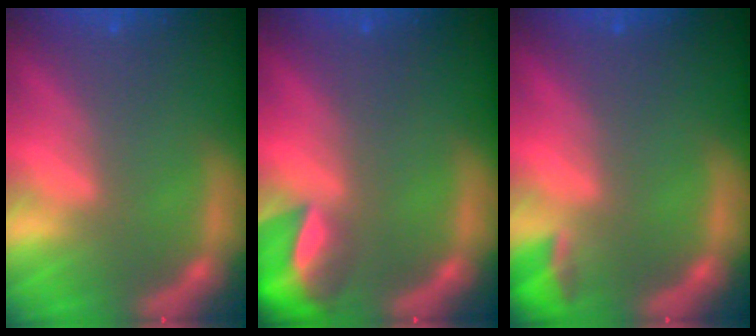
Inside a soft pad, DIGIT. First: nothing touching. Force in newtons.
{"total": 6.0}
{"total": 1.9}